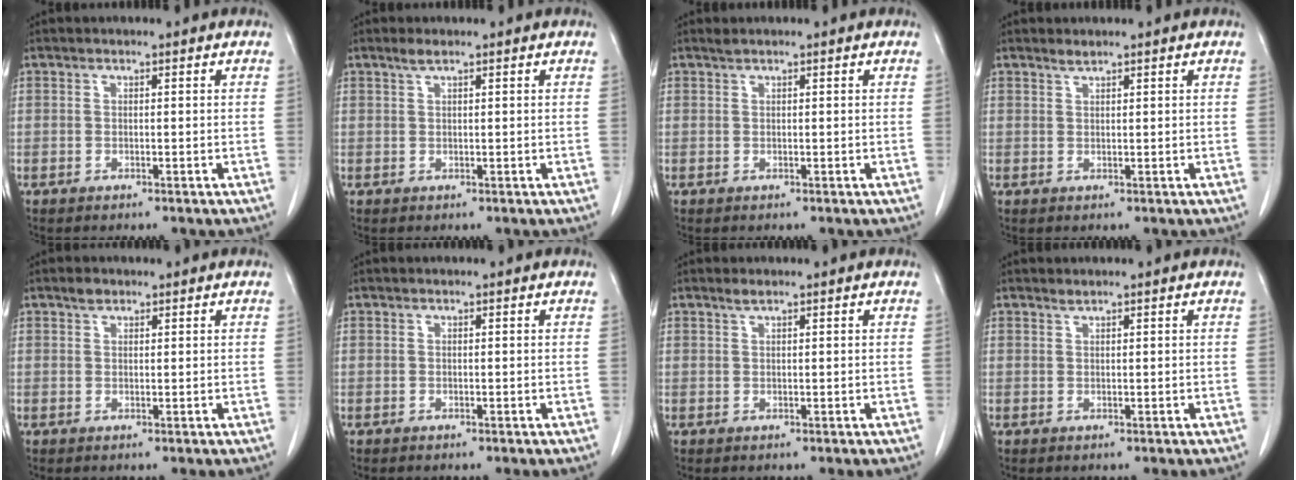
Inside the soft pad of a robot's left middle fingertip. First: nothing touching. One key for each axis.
{"total": 1.3, "fx": 1.0, "fy": 0.0, "fz": 0.8, "tx": -0.021, "ty": 0.002, "tz": 0.021}
{"total": 0.5, "fx": 0.5, "fy": -0.1, "fz": 0.2, "tx": -0.012, "ty": 0.004, "tz": 0.014}
{"total": 0.9, "fx": 0.8, "fy": -0.1, "fz": 0.2, "tx": -0.008, "ty": -0.004, "tz": 0.018}
{"total": 1.4, "fx": 1.1, "fy": 0.7, "fz": 0.5, "tx": -0.014, "ty": 0.001, "tz": 0.018}
{"total": 0.0}
{"total": 1.0, "fx": 0.8, "fy": 0.0, "fz": 0.5, "tx": -0.016, "ty": 0.000, "tz": 0.018}
{"total": 0.6, "fx": 0.6, "fy": -0.1, "fz": 0.1, "tx": -0.008, "ty": -0.004, "tz": 0.012}